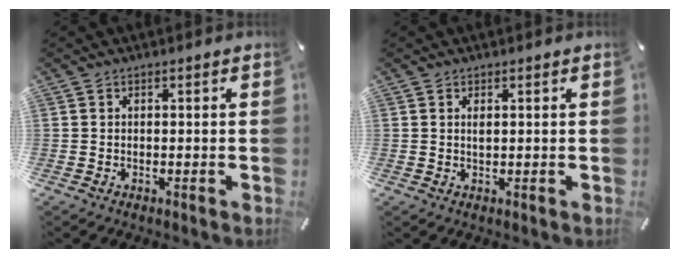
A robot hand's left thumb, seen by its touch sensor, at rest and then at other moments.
{"total": 1.3, "force": [0.4, 0.4, 1.1], "torque": [-0.023, 0.001, 0.005]}